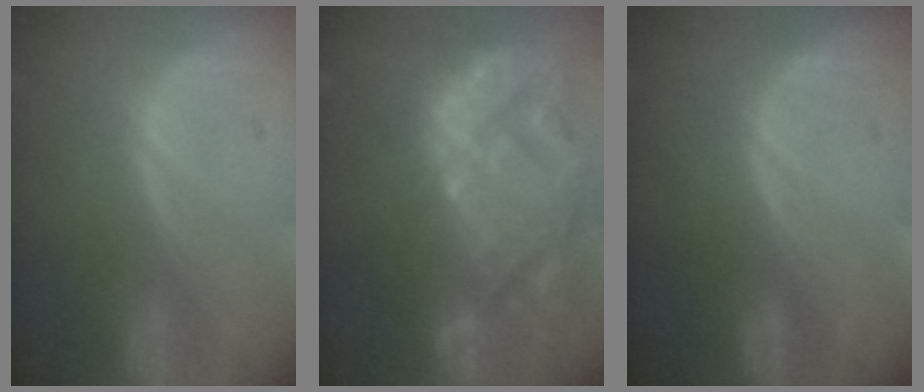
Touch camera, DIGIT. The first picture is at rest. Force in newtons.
{"total": 14.8, "press": 12.7, "slide": 7.6}
{"total": 0.0}